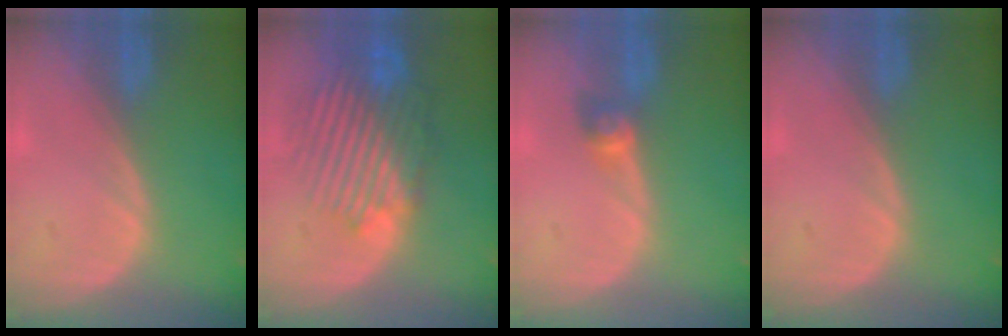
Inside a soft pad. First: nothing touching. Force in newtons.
{"total": 10.3, "press": 9.3, "slide": 4.4}
{"total": 2.6, "press": 2.4, "slide": 1.0}
{"total": 0.0}